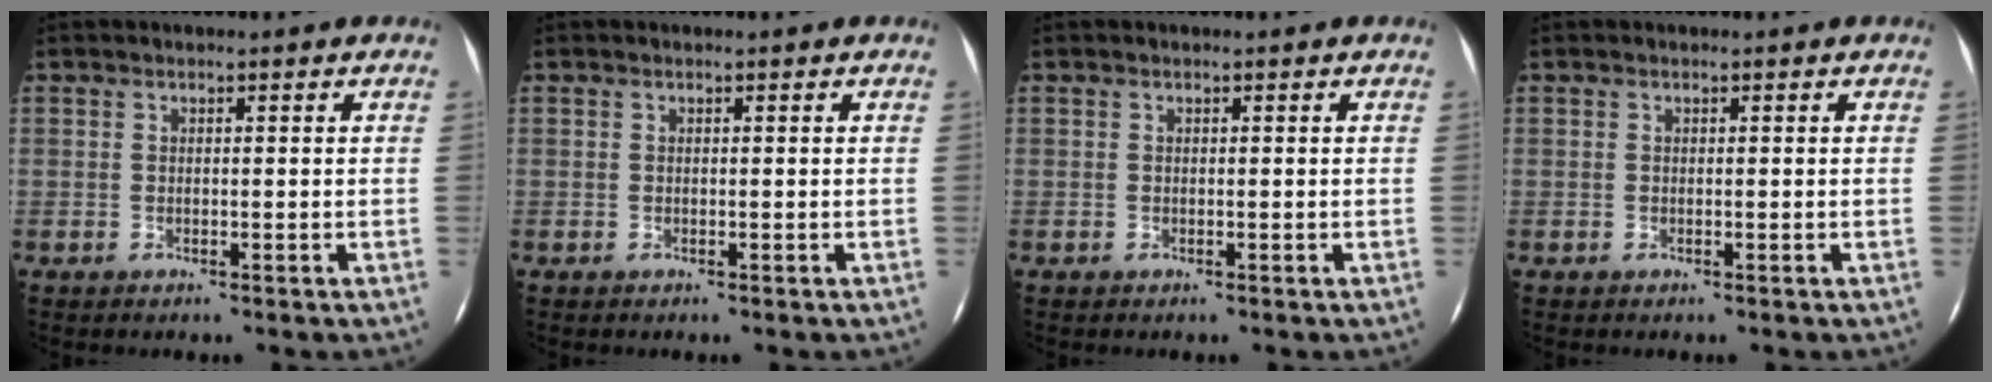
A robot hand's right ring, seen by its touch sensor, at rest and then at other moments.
{"total": 0.0}
{"total": 0.0}
{"total": 0.0}